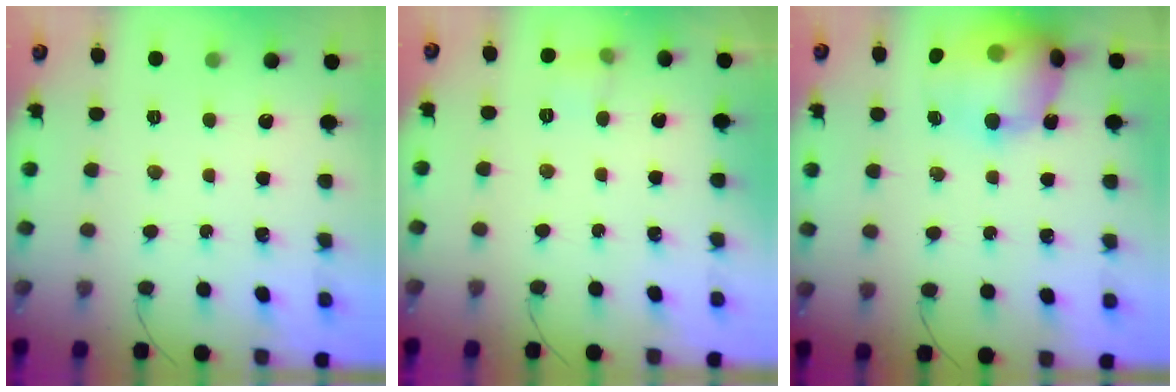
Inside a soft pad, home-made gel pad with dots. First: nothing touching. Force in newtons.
{"total": 5.0, "press": 4.7, "slide": 1.6}
{"total": 16.6, "press": 16.3, "slide": 3.3}